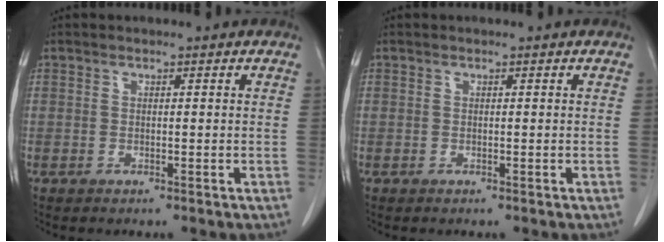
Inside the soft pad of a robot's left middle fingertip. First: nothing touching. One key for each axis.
{"total": 0.0}